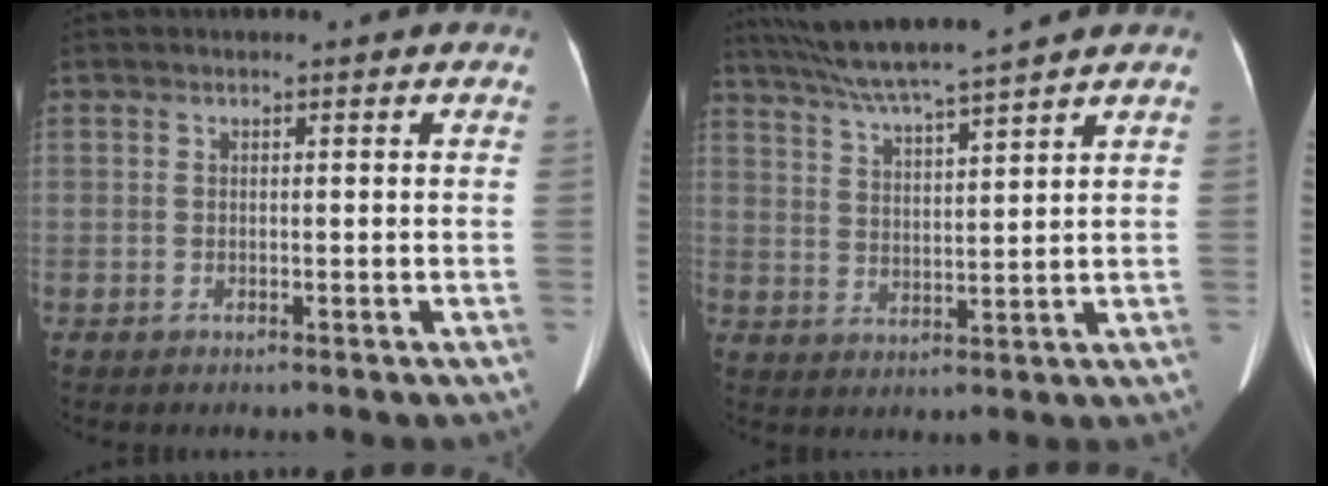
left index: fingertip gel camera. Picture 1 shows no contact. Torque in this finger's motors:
{"motor_torque": [0.89, -1.25, 0.35, 0.17]}